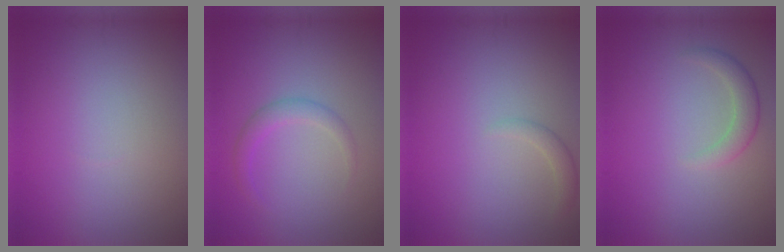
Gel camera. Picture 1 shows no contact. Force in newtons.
{"total": 1.7, "press": 1.7, "slide": 0.0}
{"total": 1.2, "press": 1.2, "slide": 0.1}
{"total": 2.0, "press": 2.0, "slide": 0.1}